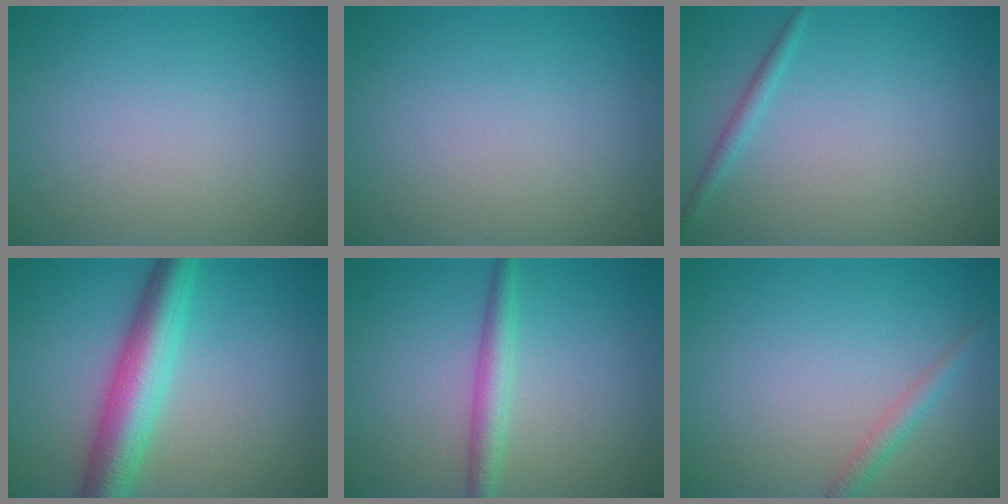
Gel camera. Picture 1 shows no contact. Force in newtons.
{"total": 0.0}
{"total": 1.2, "press": 1.2, "slide": 0.0}
{"total": 6.3, "press": 6.3, "slide": 0.1}
{"total": 2.6, "press": 2.6, "slide": 0.0}
{"total": 1.5, "press": 1.5, "slide": 0.1}